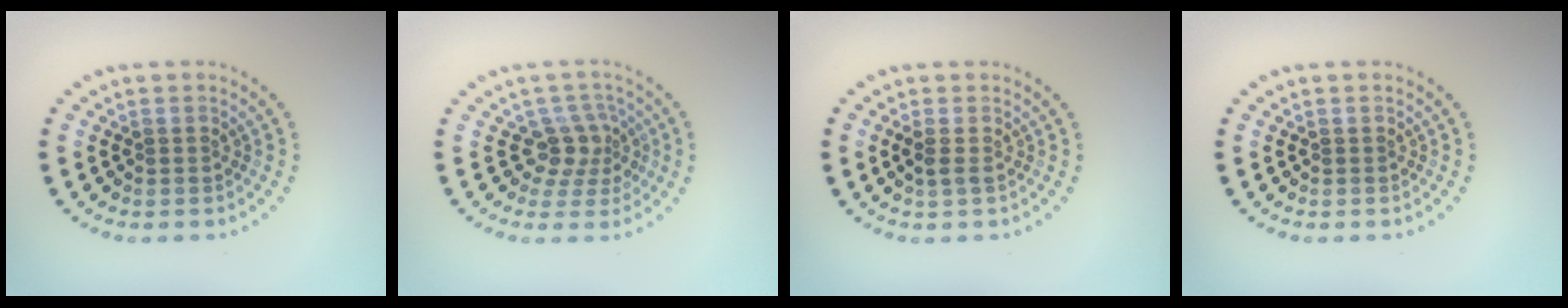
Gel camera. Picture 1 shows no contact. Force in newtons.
{"total": 2.8, "press": 2.2, "slide": 1.7}
{"total": 1.1, "press": 1.1, "slide": 0.4}
{"total": 0.0}